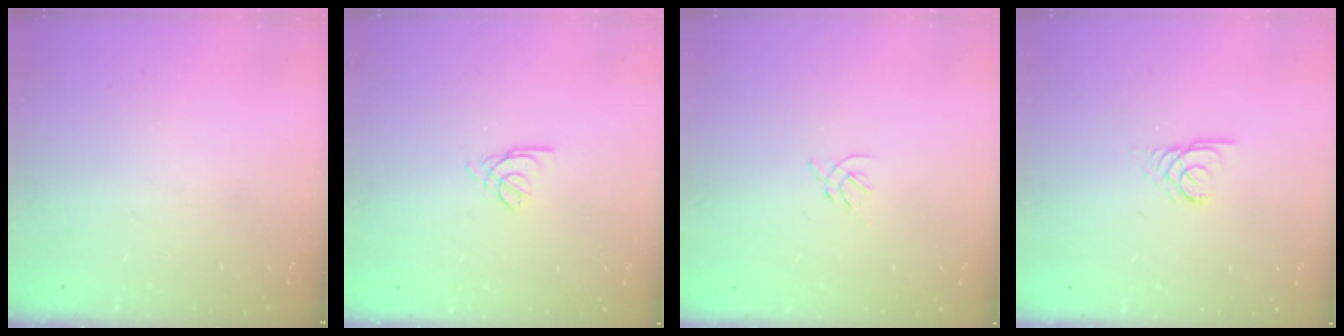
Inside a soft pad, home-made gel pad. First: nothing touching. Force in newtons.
{"total": 2.2, "press": 2.1, "slide": 0.5}
{"total": 1.2, "press": 1.1, "slide": 0.5}
{"total": 2.5, "press": 2.5, "slide": 0.2}